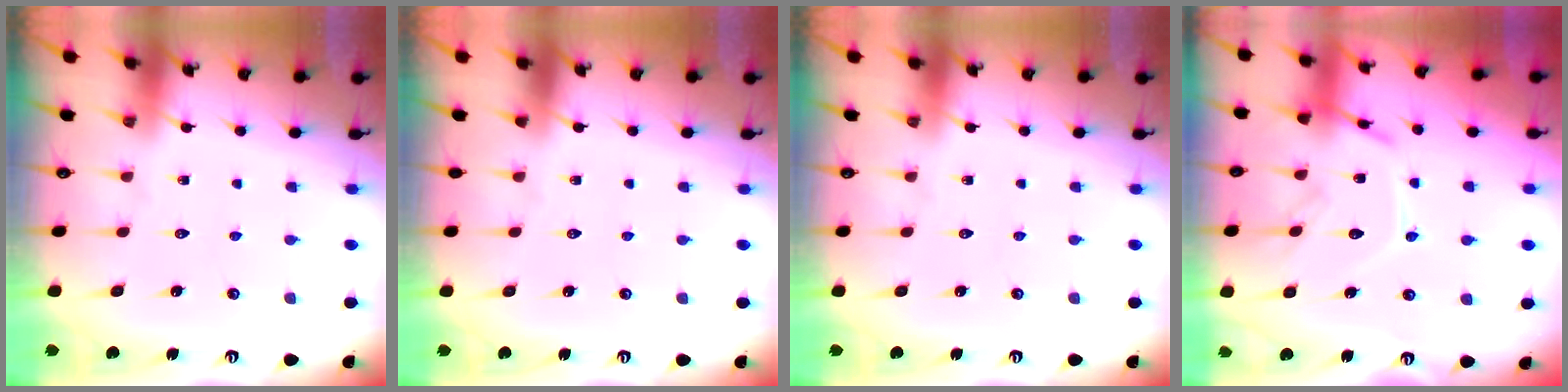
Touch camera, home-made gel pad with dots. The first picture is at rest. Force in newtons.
{"total": 0.0}
{"total": 0.0}
{"total": 13.8, "press": 13.8, "slide": 1.2}